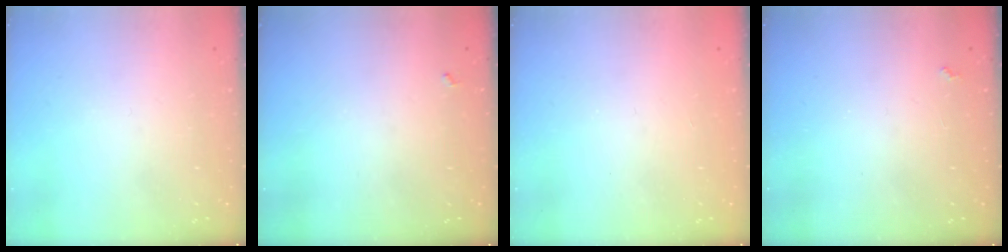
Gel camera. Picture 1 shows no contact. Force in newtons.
{"total": 3.6, "press": 3.5, "slide": 0.4}
{"total": 1.1, "press": 1.0, "slide": 0.4}
{"total": 1.9, "press": 1.9, "slide": 0.3}